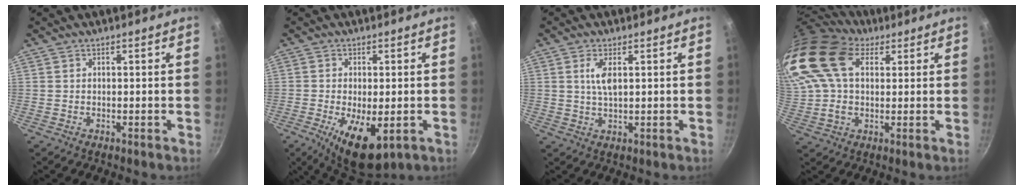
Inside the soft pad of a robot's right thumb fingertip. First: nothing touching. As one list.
[{"total": 10.3, "force": [-3.3, 4.5, 8.7], "torque": [-0.138, -0.009, -0.041]}, {"total": 3.4, "force": [1.1, 1.3, 2.9], "torque": [-0.053, -0.007, 0.024]}, {"total": 19.6, "force": [8.1, 12.3, 13.0], "torque": [-0.264, 0.014, 0.146]}]